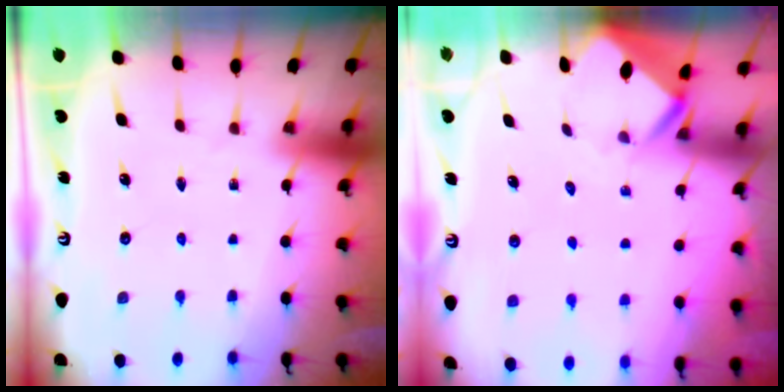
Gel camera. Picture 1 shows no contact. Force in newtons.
{"total": 2.6, "press": 2.6, "slide": 0.1}